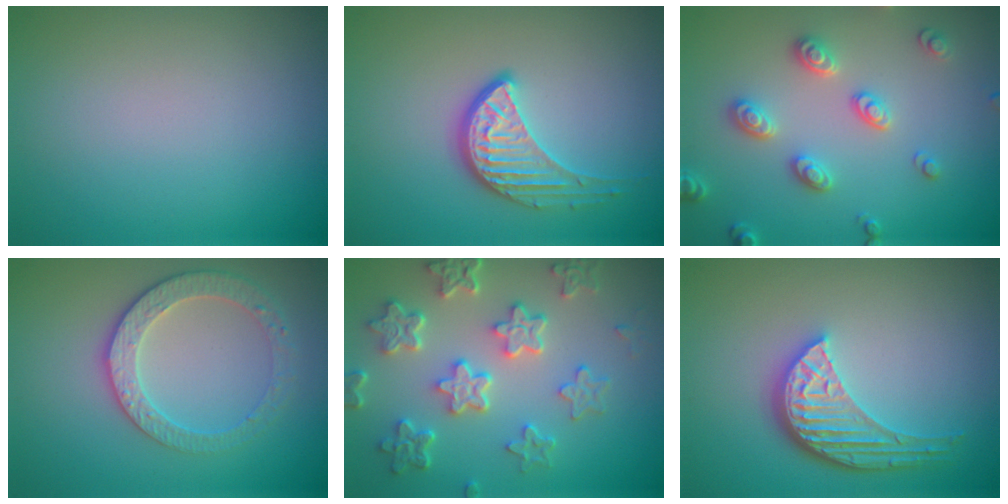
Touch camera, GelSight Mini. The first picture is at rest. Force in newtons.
{"total": 3.7, "press": 3.0, "slide": 2.2}
{"total": 3.1, "press": 3.0, "slide": 0.5}
{"total": 3.3, "press": 3.2, "slide": 0.9}
{"total": 6.0, "press": 4.7, "slide": 3.8}
{"total": 5.2, "press": 3.9, "slide": 3.4}